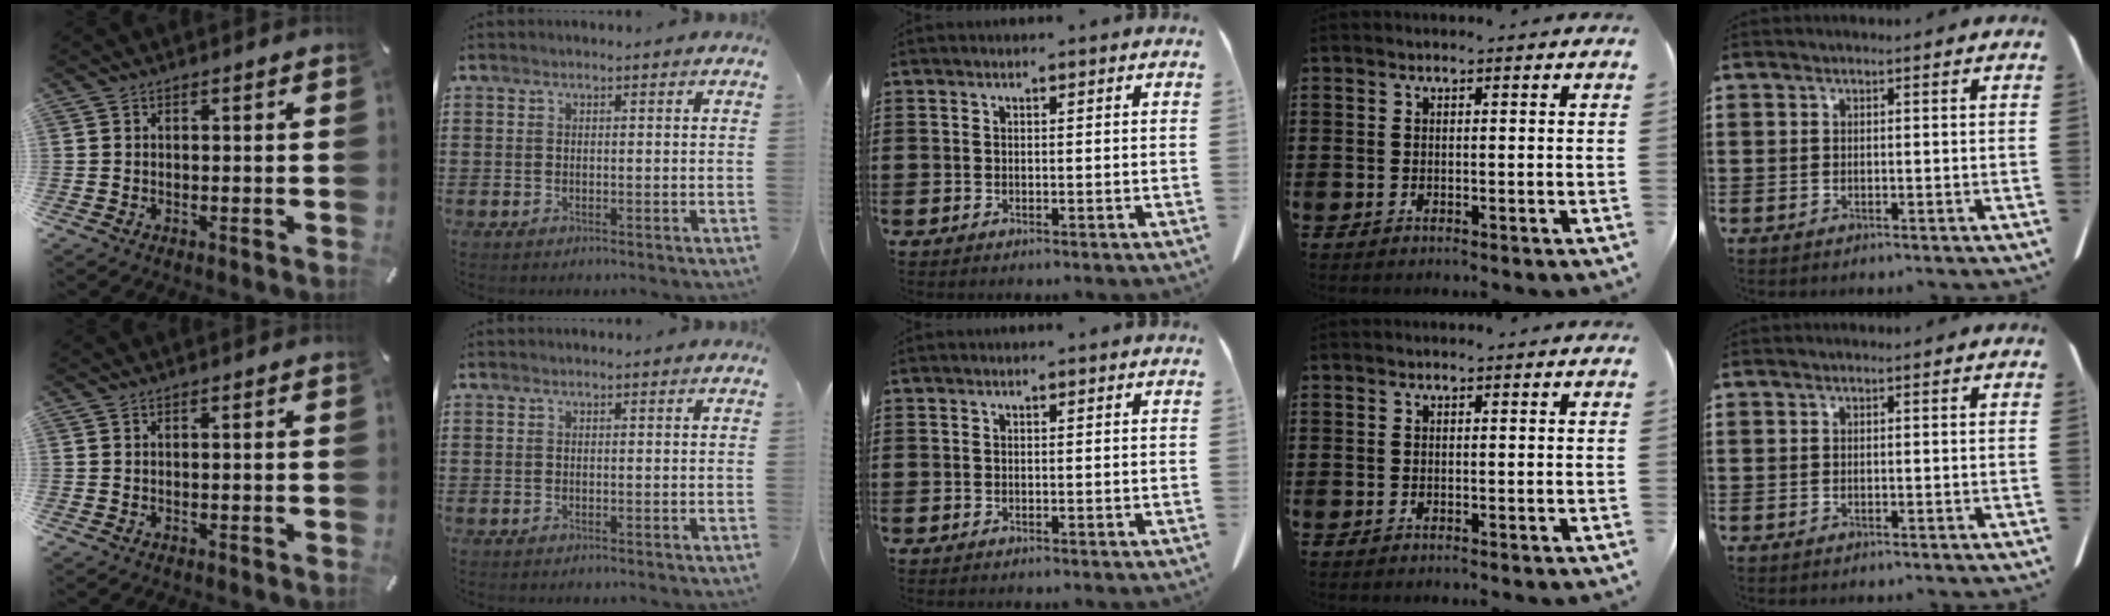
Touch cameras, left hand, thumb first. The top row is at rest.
{}